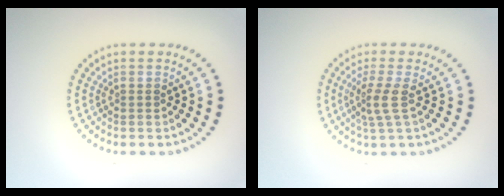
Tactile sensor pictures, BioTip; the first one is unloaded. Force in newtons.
{"total": 2.3, "press": 1.6, "slide": 1.7}